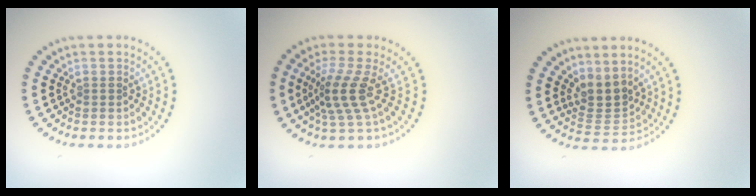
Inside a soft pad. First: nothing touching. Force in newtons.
{"total": 3.5, "press": 2.5, "slide": 2.5}
{"total": 2.8, "press": 2.1, "slide": 1.8}